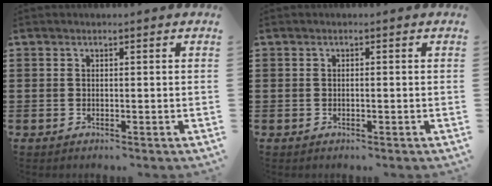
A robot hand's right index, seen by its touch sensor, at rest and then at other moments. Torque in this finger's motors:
{"motor_torque": [-0.29, 0.27, -0.02, 0.00]}